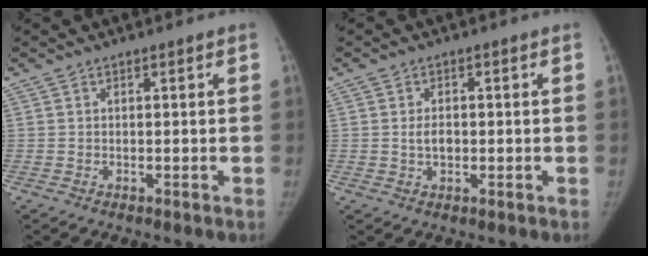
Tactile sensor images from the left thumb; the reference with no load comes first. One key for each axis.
{"total": 2.6, "fx": -0.1, "fy": 1.7, "fz": 2.0, "tx": -0.032, "ty": 0.002, "tz": -0.002}